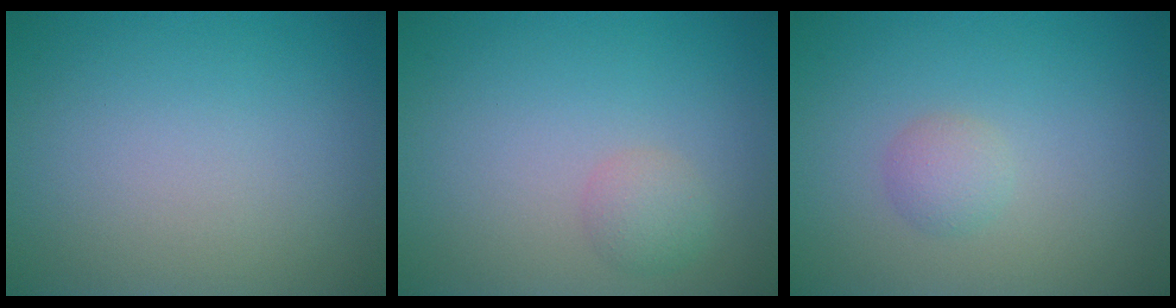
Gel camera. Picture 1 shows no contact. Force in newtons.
{"total": 1.5, "press": 1.5, "slide": 0.1}
{"total": 1.5, "press": 1.4, "slide": 0.1}